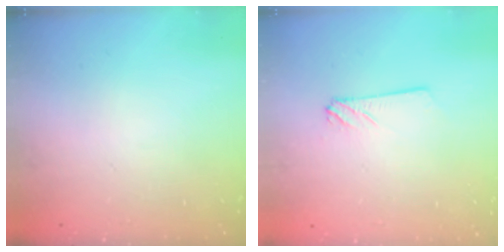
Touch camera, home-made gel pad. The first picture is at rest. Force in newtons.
{"total": 2.4, "press": 2.4, "slide": 0.3}